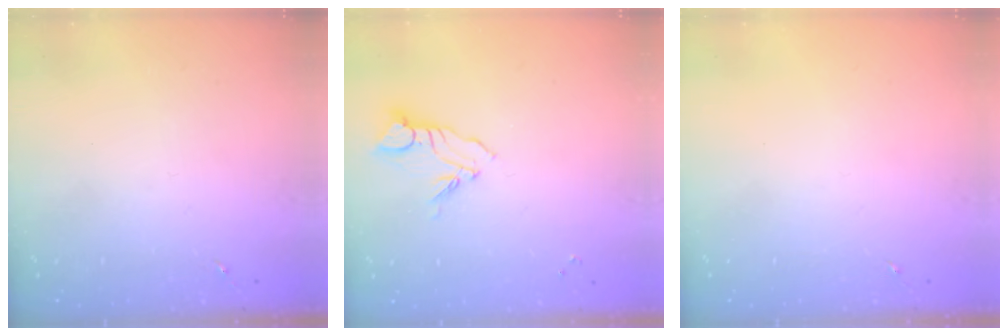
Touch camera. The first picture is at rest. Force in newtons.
{"total": 6.9, "press": 6.9, "slide": 0.7}
{"total": 0.0}